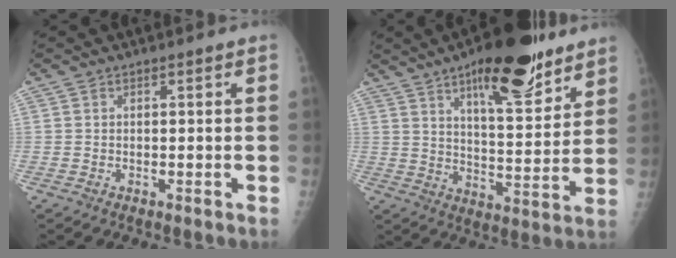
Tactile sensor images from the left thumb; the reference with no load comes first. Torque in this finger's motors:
{"motor_torque": [0.62, 0.57, 0.99, -1.55, 0.18]}